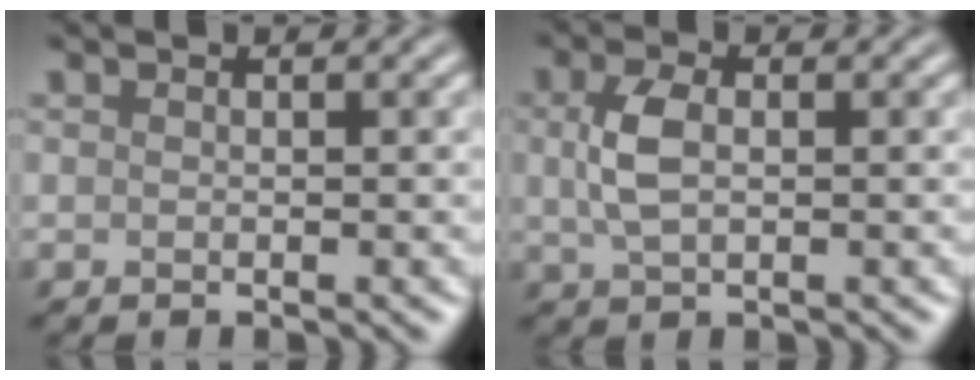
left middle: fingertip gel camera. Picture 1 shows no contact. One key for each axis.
{"total": 3.2, "fx": 0.4, "fy": 1.9, "fz": 2.5, "tx": -0.061, "ty": 0.002, "tz": 0.008}